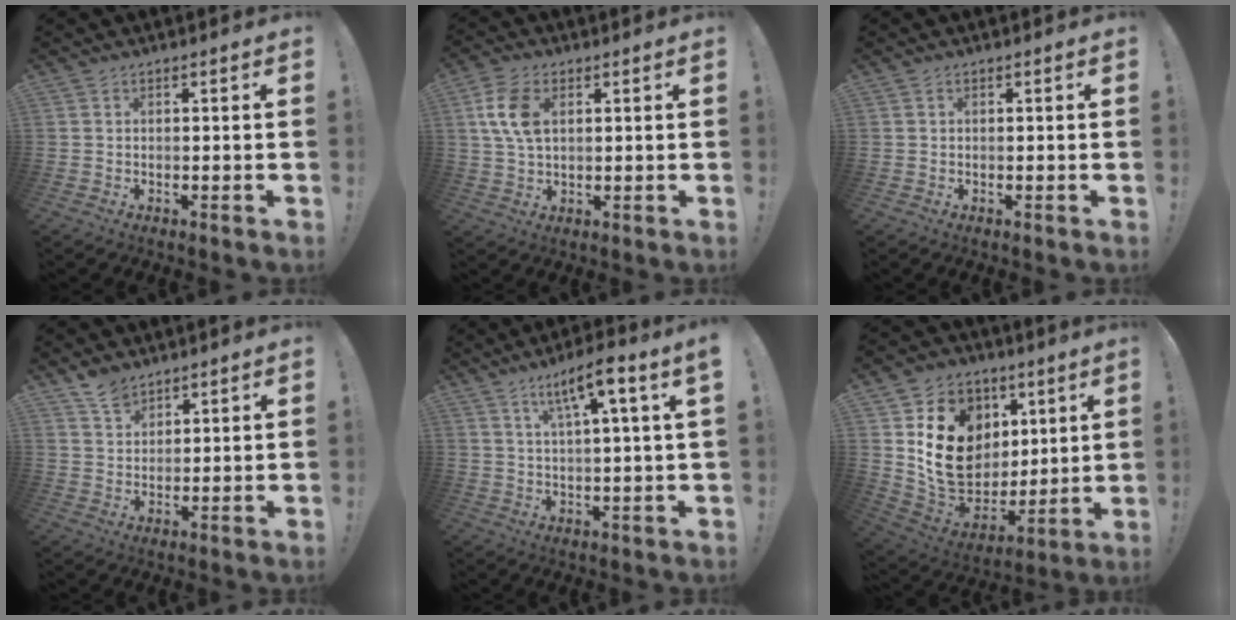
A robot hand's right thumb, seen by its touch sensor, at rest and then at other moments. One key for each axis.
{"total": 9.8, "fx": 2.8, "fy": 6.2, "fz": 6.9, "tx": -0.145, "ty": 0.004, "tz": 0.053}
{"total": 0.0}
{"total": 5.4, "fx": 4.5, "fy": 2.5, "fz": 1.5, "tx": -0.025, "ty": -0.027, "tz": 0.085}
{"total": 9.0, "fx": 4.5, "fy": -0.1, "fz": 7.8, "tx": -0.126, "ty": -0.018, "tz": 0.065}
{"total": 19.8, "fx": 5.6, "fy": 15.8, "fz": 10.4, "tx": -0.175, "ty": -0.022, "tz": 0.130}